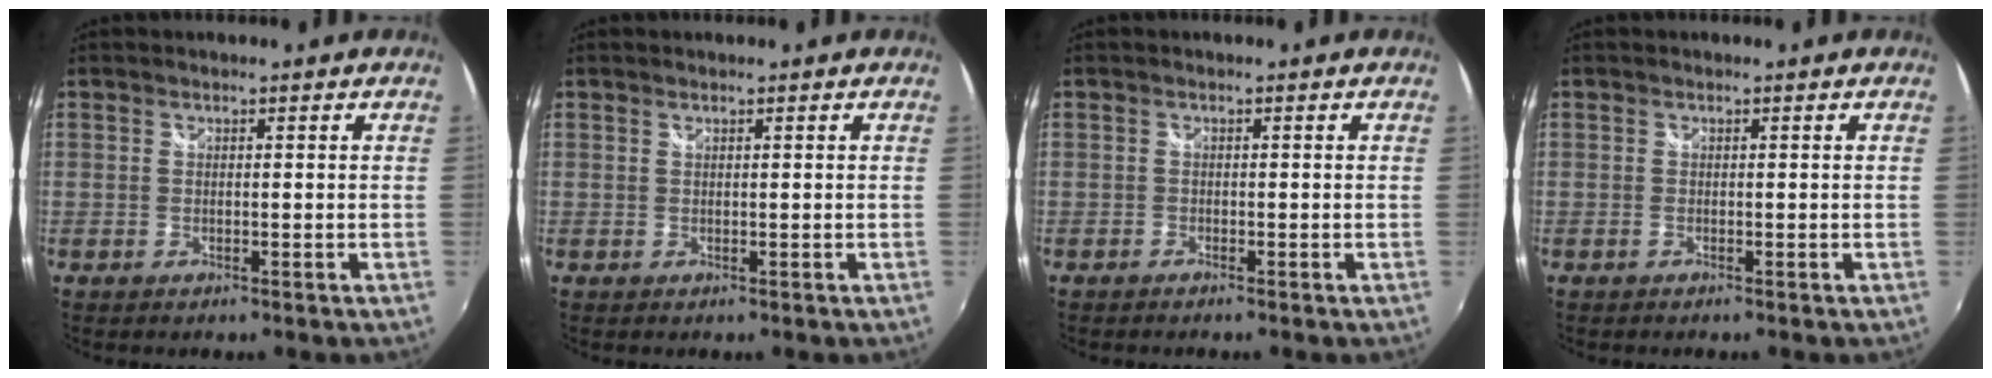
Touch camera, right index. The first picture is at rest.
{"total": 0.0}
{"total": 0.6, "force": [-0.6, 0.2, 0.1], "torque": [-0.004, -0.002, -0.015]}
{"total": 0.0}